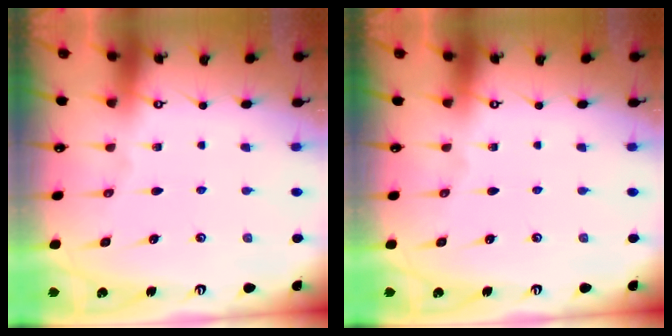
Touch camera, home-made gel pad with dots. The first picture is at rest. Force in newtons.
{"total": 0.0}